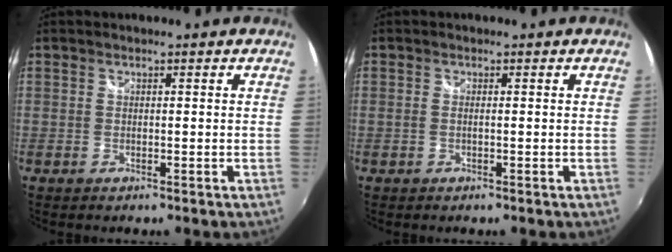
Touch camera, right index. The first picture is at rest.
{"total": 0.6, "force": [-0.1, 0.0, 0.5], "torque": [-0.011, 0.000, -0.005]}